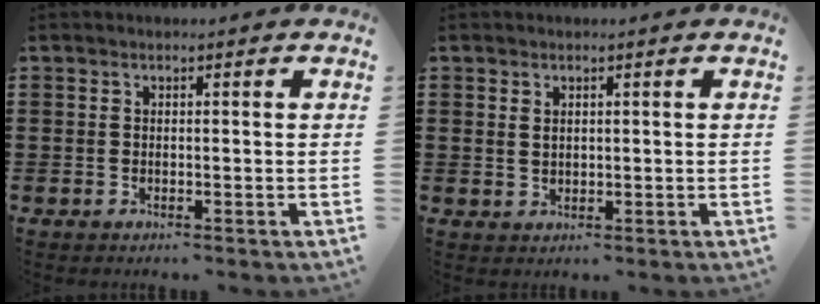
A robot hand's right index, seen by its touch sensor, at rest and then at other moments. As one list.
[{"total": 1.3, "force": [0.7, 0.9, 0.6], "torque": [-0.013, 0.005, 0.014]}]